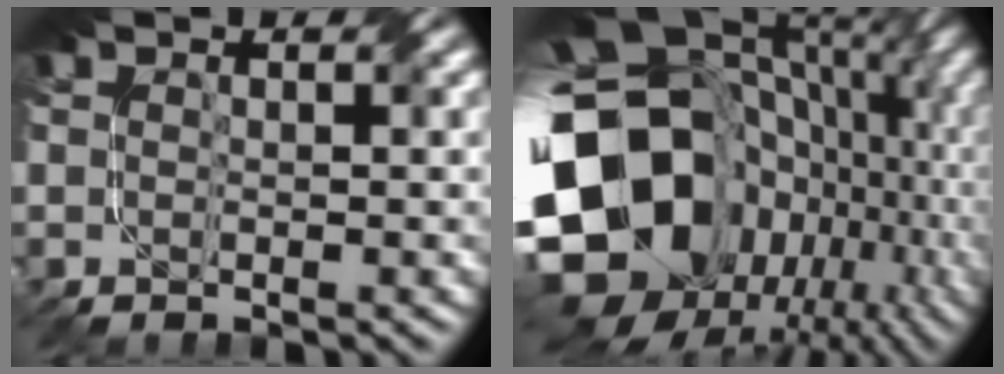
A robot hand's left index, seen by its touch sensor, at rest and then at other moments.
{"total": 22.7, "force": [-2.5, 18.4, 13.0], "torque": [-0.267, -0.038, -0.044]}